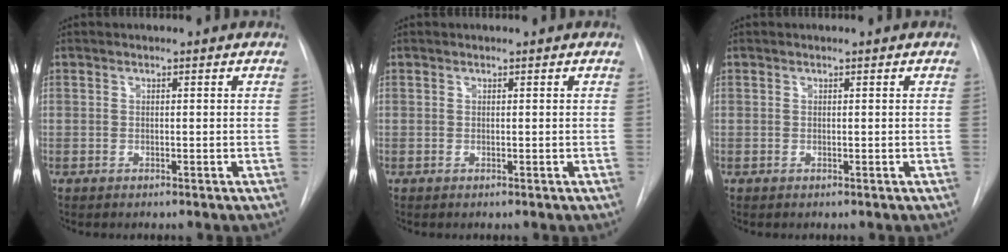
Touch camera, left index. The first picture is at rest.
{"total": 0.0}
{"total": 0.0}